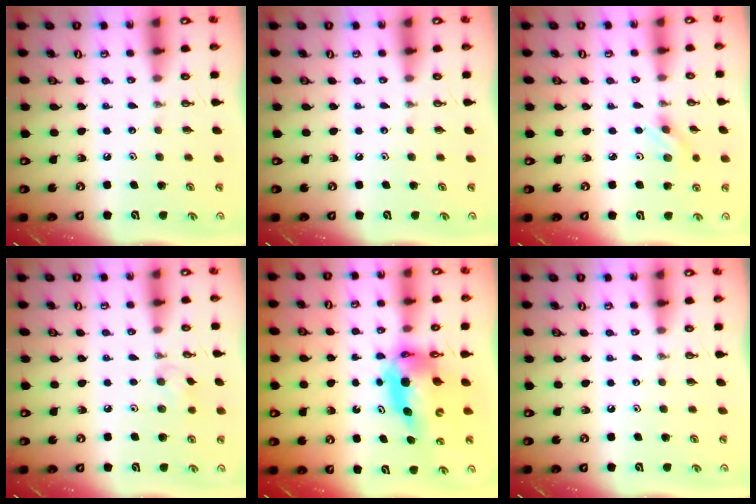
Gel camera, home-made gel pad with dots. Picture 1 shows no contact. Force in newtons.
{"total": 0.0}
{"total": 2.6, "press": 2.3, "slide": 1.3}
{"total": 6.3, "press": 5.5, "slide": 3.1}
{"total": 8.8, "press": 8.8, "slide": 0.8}
{"total": 0.0}